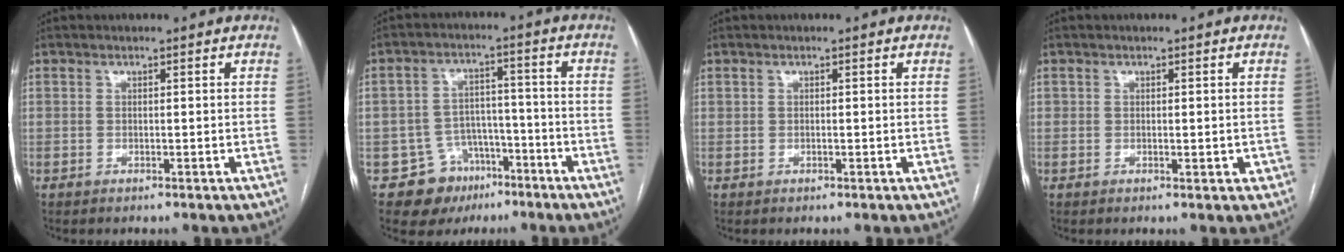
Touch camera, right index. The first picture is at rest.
{"total": 8.4, "force": [-4.9, 6.7, 1.3], "torque": [-0.012, 0.027, -0.067]}
{"total": 0.0}
{"total": 1.5, "force": [-0.2, 1.0, 1.1], "torque": [-0.011, 0.001, 0.002]}